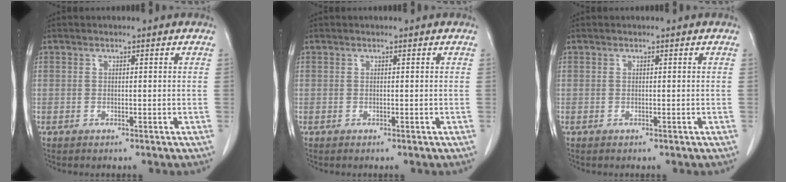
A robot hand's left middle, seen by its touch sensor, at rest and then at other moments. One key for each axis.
{"total": 0.0}
{"total": 0.0}